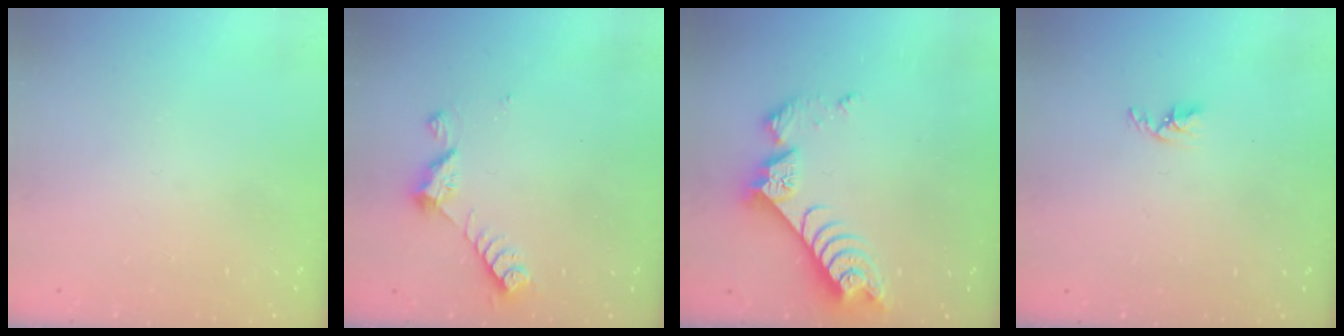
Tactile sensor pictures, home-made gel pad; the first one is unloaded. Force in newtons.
{"total": 7.2, "press": 7.2, "slide": 0.5}
{"total": 8.4, "press": 8.4, "slide": 0.3}
{"total": 3.3, "press": 3.2, "slide": 0.5}